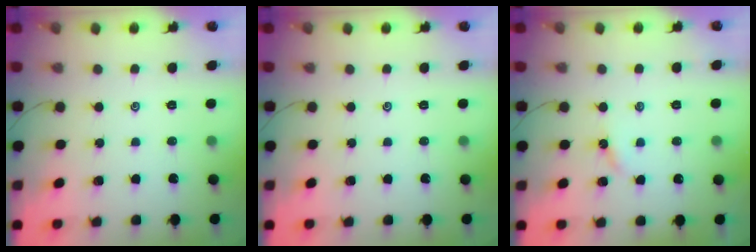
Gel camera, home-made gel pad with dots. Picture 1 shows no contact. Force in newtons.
{"total": 0.0}
{"total": 2.9, "press": 2.9, "slide": 0.3}